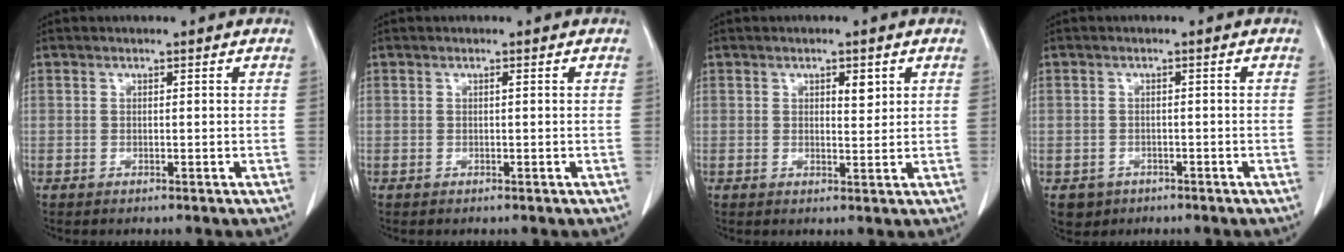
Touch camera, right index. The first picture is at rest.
{"total": 0.0}
{"total": 2.4, "force": [1.1, 1.0, 1.9], "torque": [-0.026, -0.004, 0.017]}
{"total": 3.0, "force": [-1.5, 2.6, 0.2], "torque": [-0.003, 0.006, -0.018]}